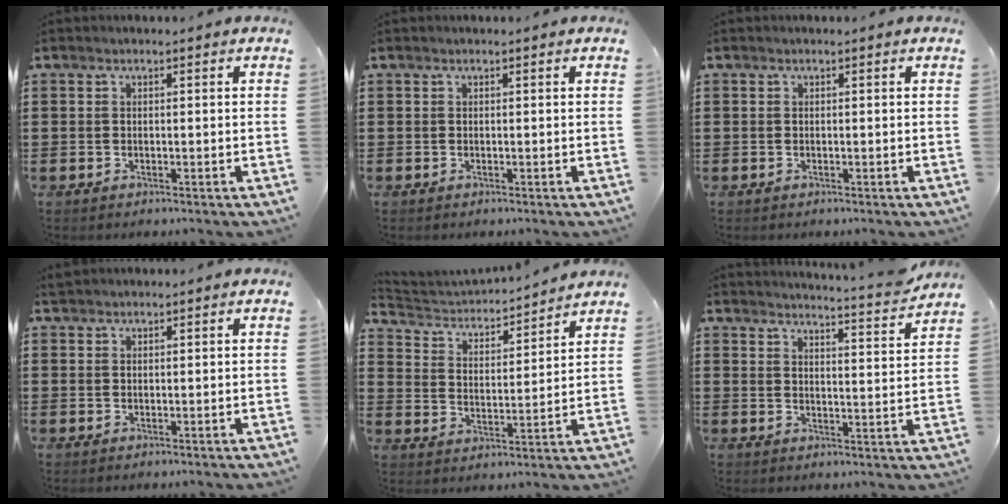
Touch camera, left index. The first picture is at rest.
{"total": 0.0}
{"total": 0.0}
{"total": 1.3, "force": [1.2, 0.4, 0.3], "torque": [-0.008, 0.001, 0.024]}
{"total": 3.2, "force": [3.1, 0.6, 0.4], "torque": [-0.032, -0.032, 0.044]}
{"total": 4.2, "force": [4.0, -0.8, 1.2], "torque": [-0.033, -0.034, 0.064]}